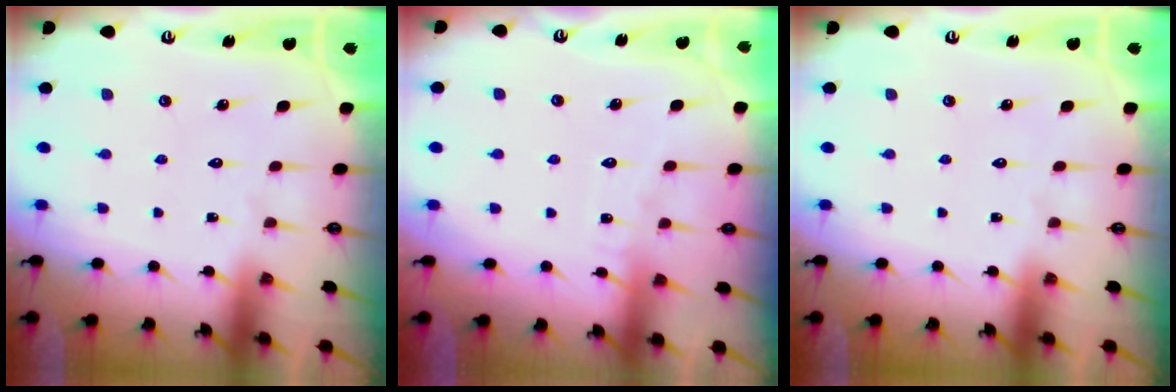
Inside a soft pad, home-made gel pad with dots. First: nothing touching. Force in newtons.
{"total": 4.2, "press": 4.1, "slide": 0.4}
{"total": 0.0}